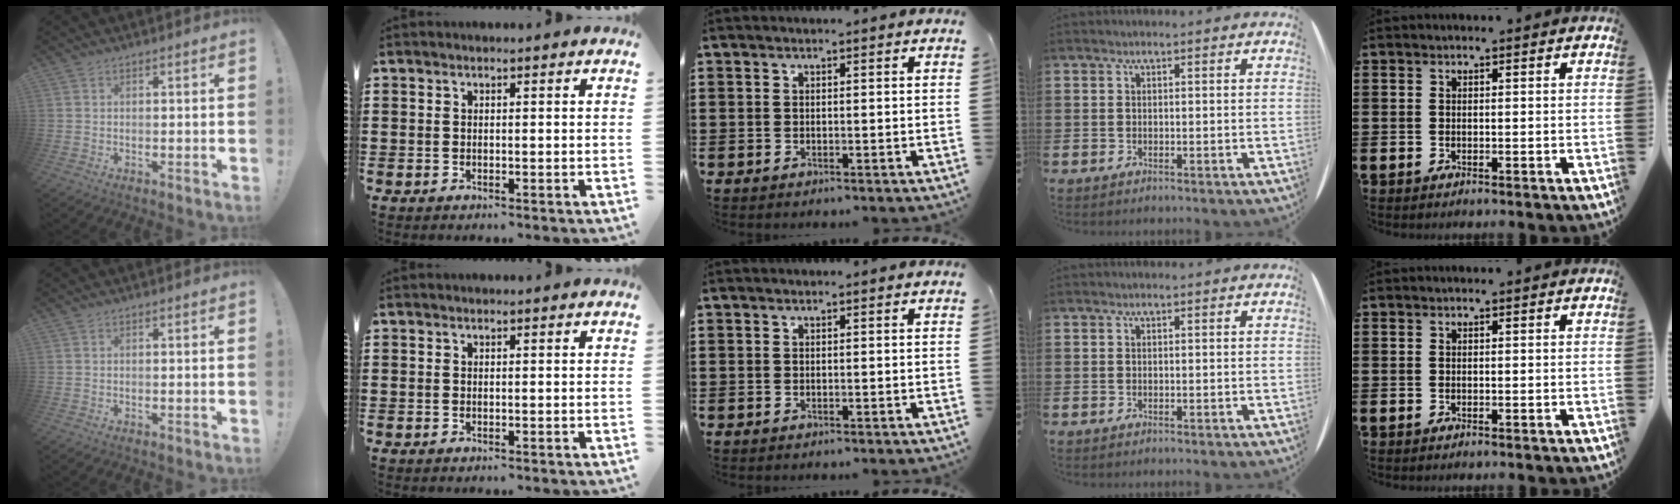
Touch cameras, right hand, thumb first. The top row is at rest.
{}